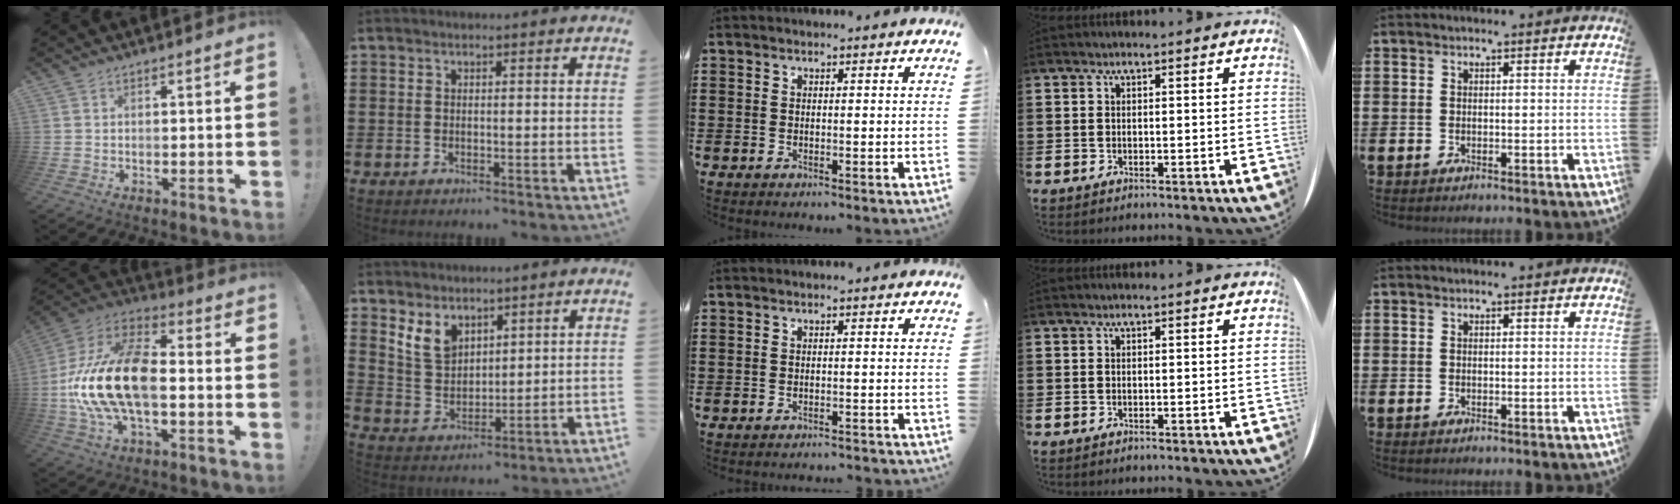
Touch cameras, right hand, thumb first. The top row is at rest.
{"thumb": {"total": 21.6, "force": [-2.5, 11.5, 18.1], "torque": [-0.353, 0.026, -0.034]}, "index": {"total": 5.7, "force": [3.9, 3.6, 2.1], "torque": [-0.062, 0.003, 0.076]}, "middle": {"total": 1.2, "force": [-1.2, -0.2, 0.1], "torque": [-0.006, 0.000, -0.023]}}